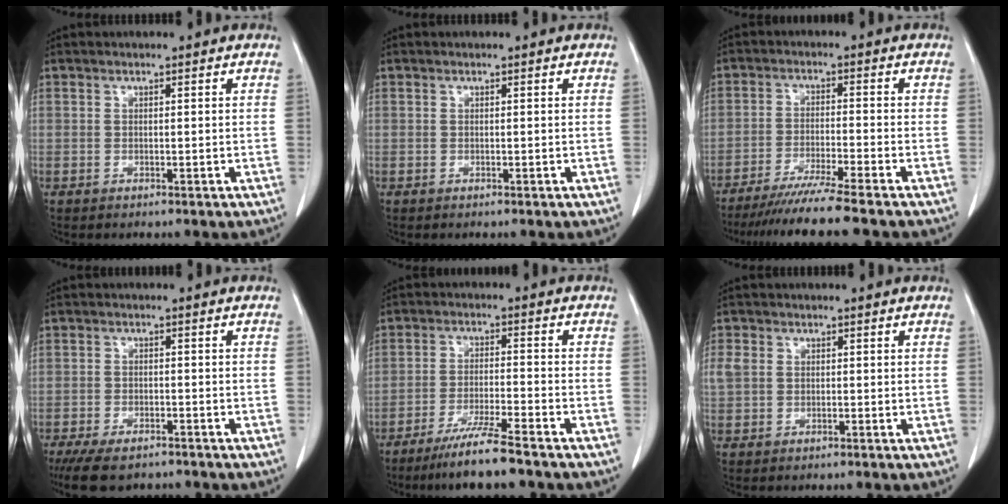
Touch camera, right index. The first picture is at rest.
{"total": 0.0}
{"total": 9.3, "force": [-7.8, -1.9, 4.7], "torque": [-0.063, -0.033, -0.127]}
{"total": 7.7, "force": [-6.2, 2.7, 3.7], "torque": [-0.057, -0.010, -0.096]}
{"total": 7.8, "force": [-6.1, -0.6, 4.8], "torque": [-0.086, -0.025, -0.111]}
{"total": 2.3, "force": [0.5, 1.9, 1.2], "torque": [-0.039, 0.013, 0.012]}